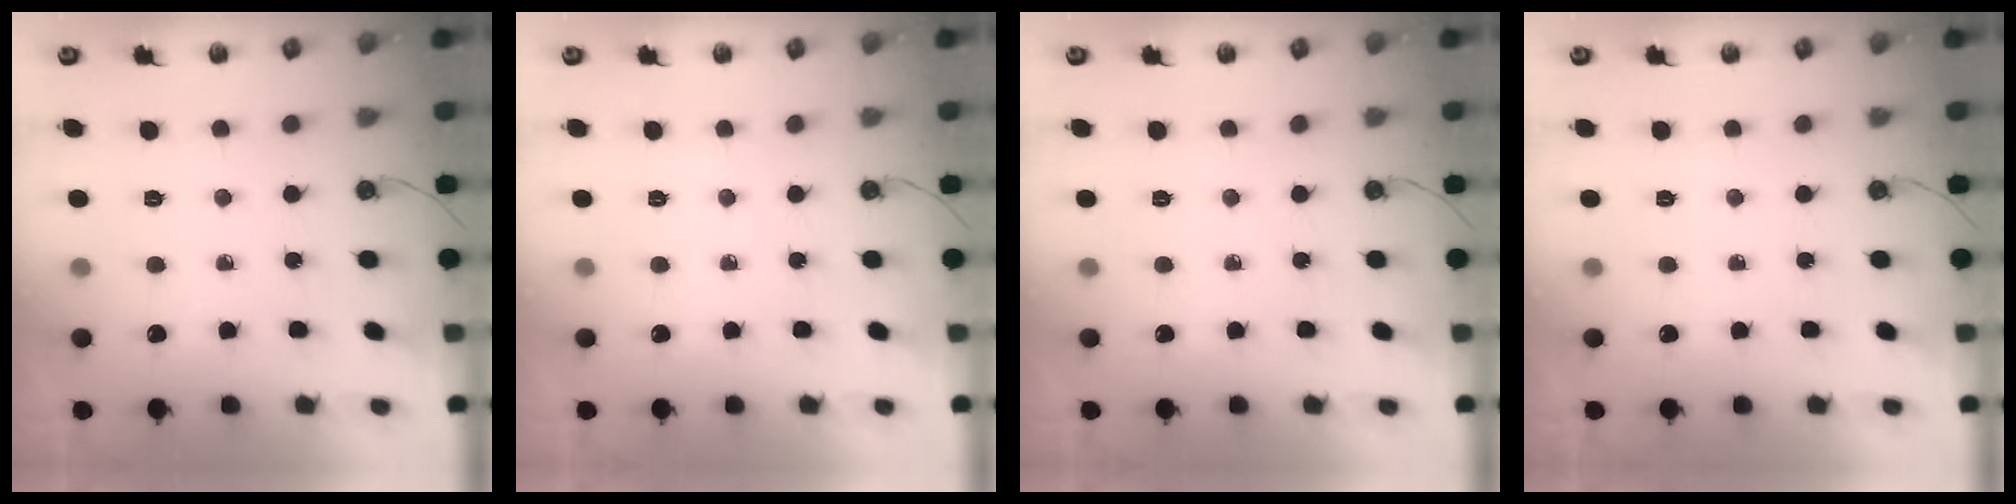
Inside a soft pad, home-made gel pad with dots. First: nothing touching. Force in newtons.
{"total": 0.0}
{"total": 0.0}
{"total": 0.0}